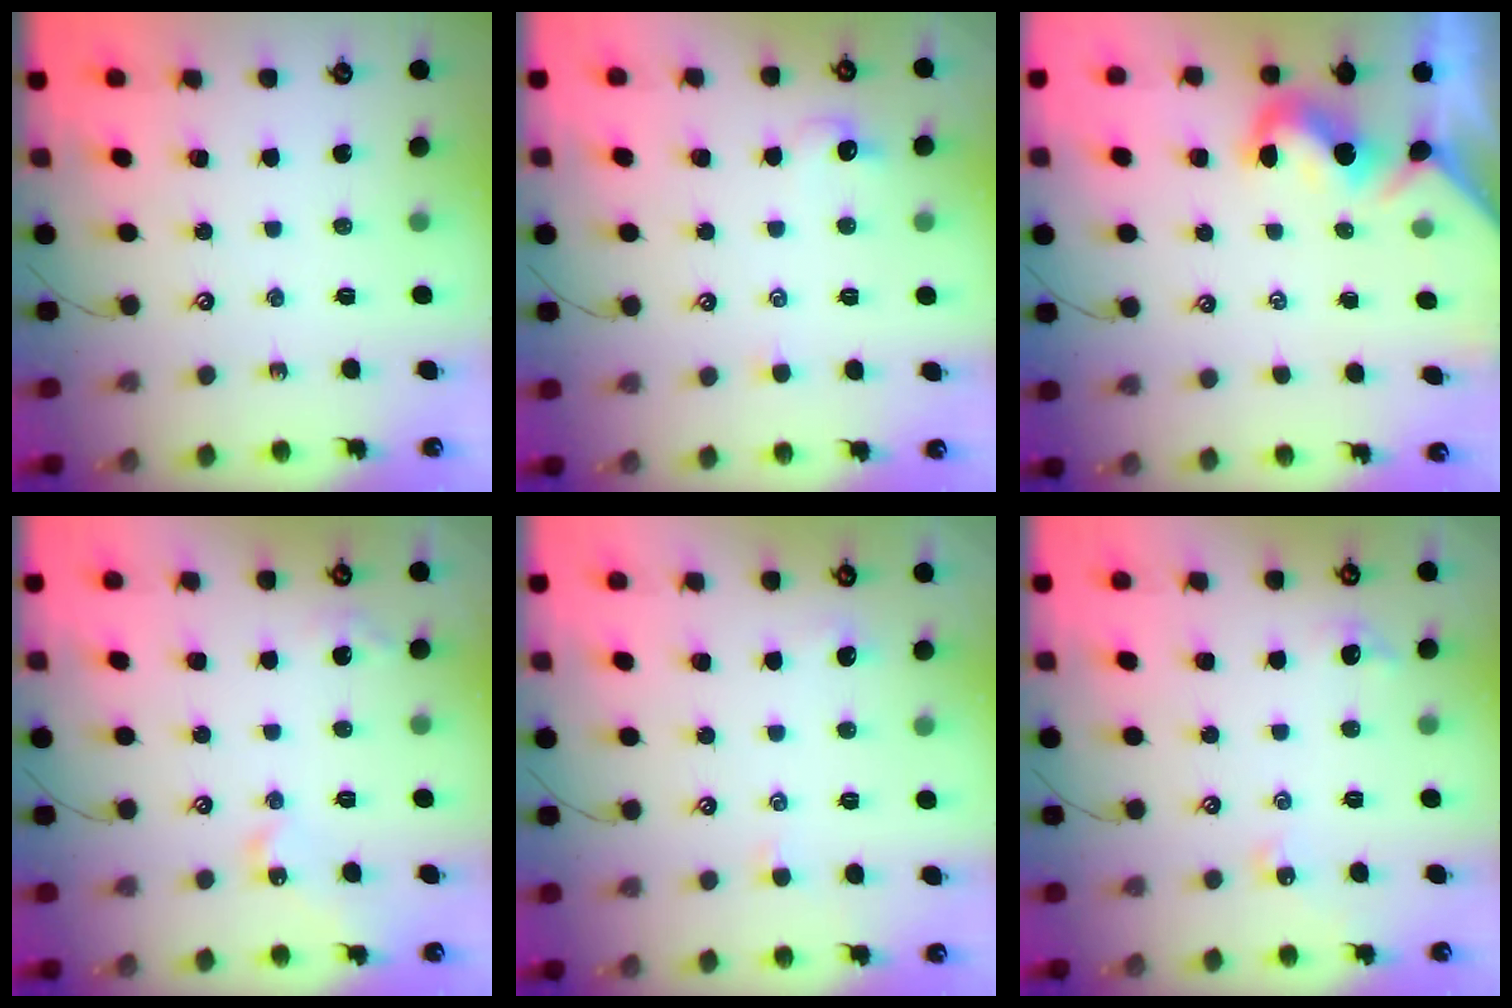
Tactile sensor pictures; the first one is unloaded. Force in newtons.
{"total": 1.0, "press": 0.9, "slide": 0.6}
{"total": 1.9, "press": 1.8, "slide": 0.6}
{"total": 5.5, "press": 5.5, "slide": 0.6}
{"total": 1.8, "press": 1.7, "slide": 0.4}
{"total": 2.7, "press": 2.6, "slide": 0.5}